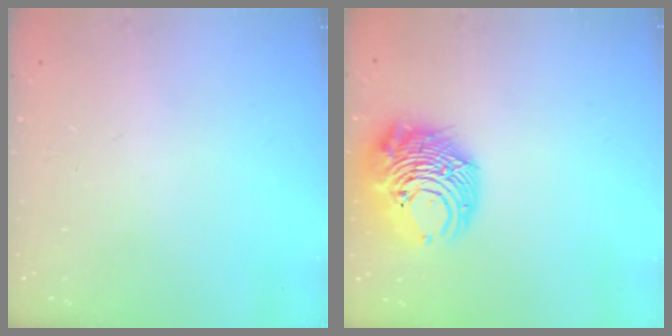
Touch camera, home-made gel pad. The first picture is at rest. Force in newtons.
{"total": 13.5, "press": 13.4, "slide": 1.8}